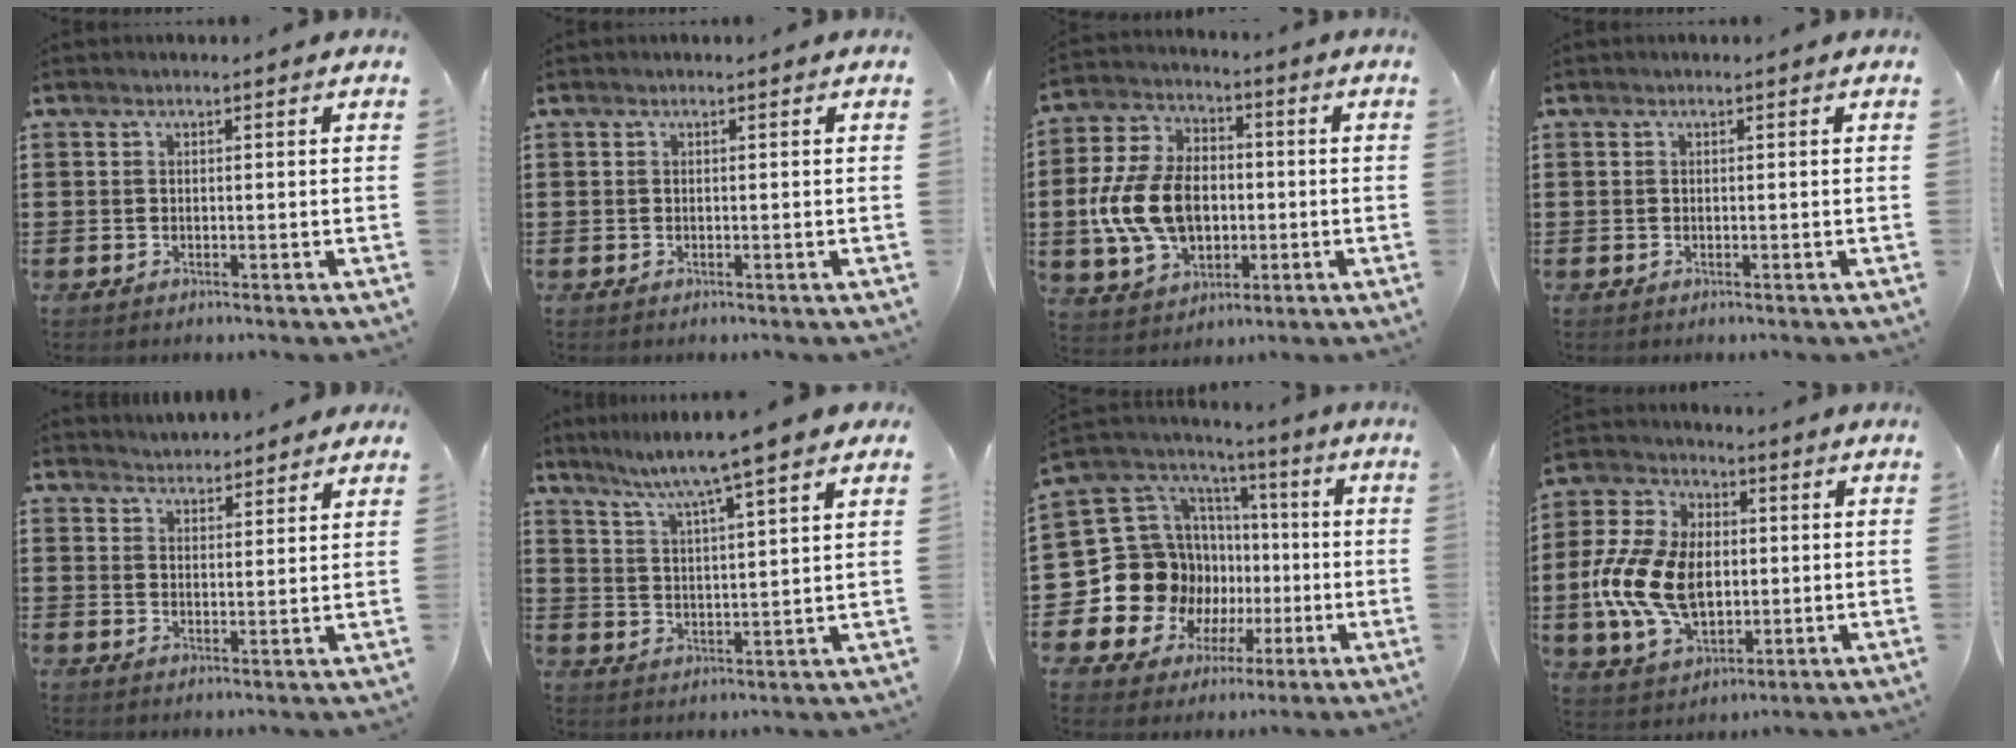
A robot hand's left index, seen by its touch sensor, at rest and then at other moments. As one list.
[{"total": 0.0}, {"total": 11.9, "force": [-1.2, 8.6, 8.2], "torque": [-0.199, 0.015, -0.021]}, {"total": 0.0}, {"total": 3.2, "force": [3.2, 0.3, -0.2], "torque": [-0.004, -0.010, 0.060]}, {"total": 6.1, "force": [5.0, -0.9, 3.3], "torque": [-0.086, -0.030, 0.079]}, {"total": 17.1, "force": [-2.6, 16.1, 5.1], "torque": [-0.150, -0.038, 0.002]}, {"total": 13.3, "force": [-1.5, 8.9, 9.7], "torque": [-0.235, 0.010, -0.028]}]